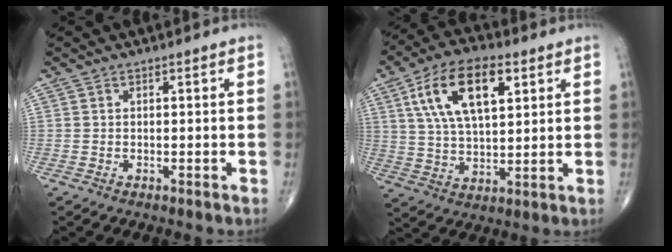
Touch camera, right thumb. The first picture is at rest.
{"total": 15.6, "force": [6.0, 7.4, 12.4], "torque": [-0.214, -0.005, 0.108]}